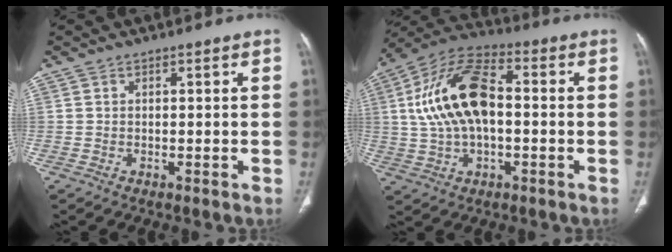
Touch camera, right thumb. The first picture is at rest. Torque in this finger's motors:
{"motor_torque": [-0.30, 2.38, 2.01, -0.31, 0.24]}